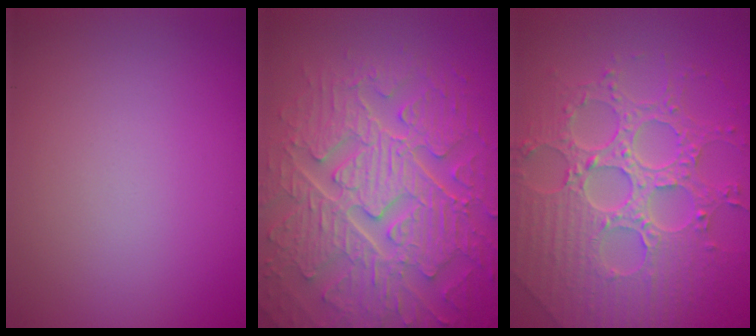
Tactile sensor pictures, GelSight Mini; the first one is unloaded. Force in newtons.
{"total": 9.2, "press": 6.8, "slide": 6.2}
{"total": 8.3, "press": 6.2, "slide": 5.5}